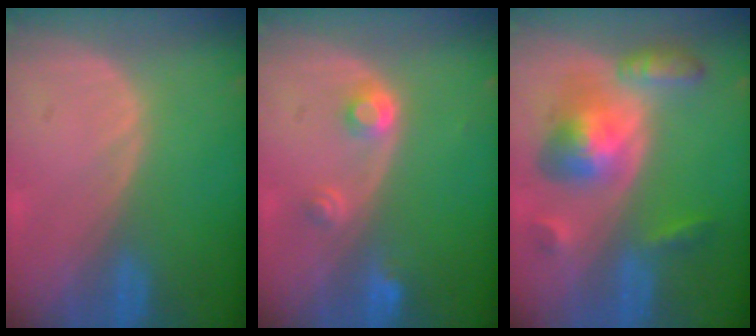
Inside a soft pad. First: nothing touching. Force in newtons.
{"total": 3.0, "press": 2.8, "slide": 1.0}
{"total": 8.2, "press": 8.2, "slide": 0.5}